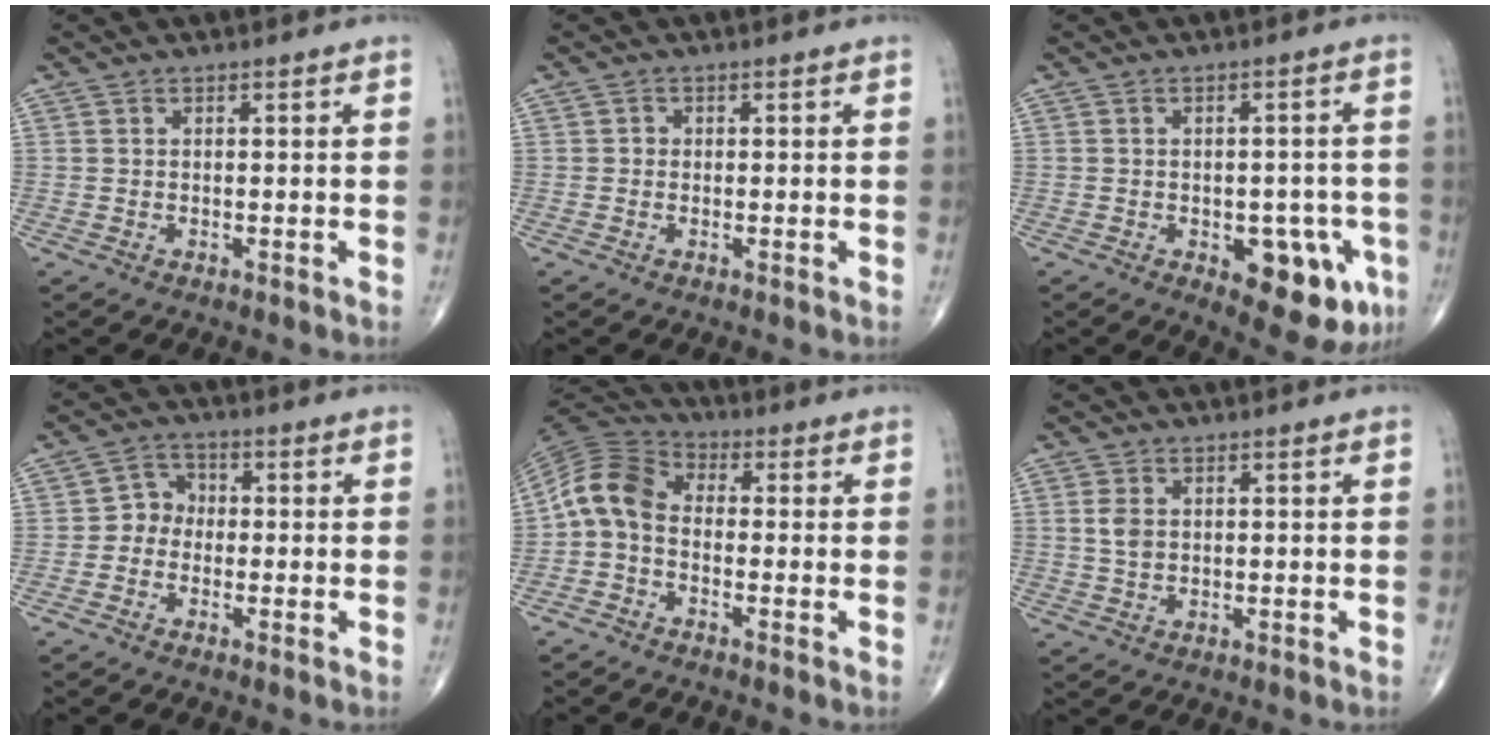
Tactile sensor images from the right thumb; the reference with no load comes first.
{"total": 0.8, "force": [-0.1, 0.8, 0.2], "torque": [0.002, 0.003, -0.003]}
{"total": 12.3, "force": [-4.6, 5.9, 9.7], "torque": [-0.083, 0.016, -0.047]}
{"total": 4.0, "force": [-0.9, 3.5, 1.7], "torque": [-0.006, 0.017, -0.032]}
{"total": 8.3, "force": [-1.2, 5.8, 5.9], "torque": [-0.106, 0.029, -0.044]}
{"total": 2.9, "force": [0.5, 2.1, 2.0], "torque": [-0.038, -0.001, 0.010]}